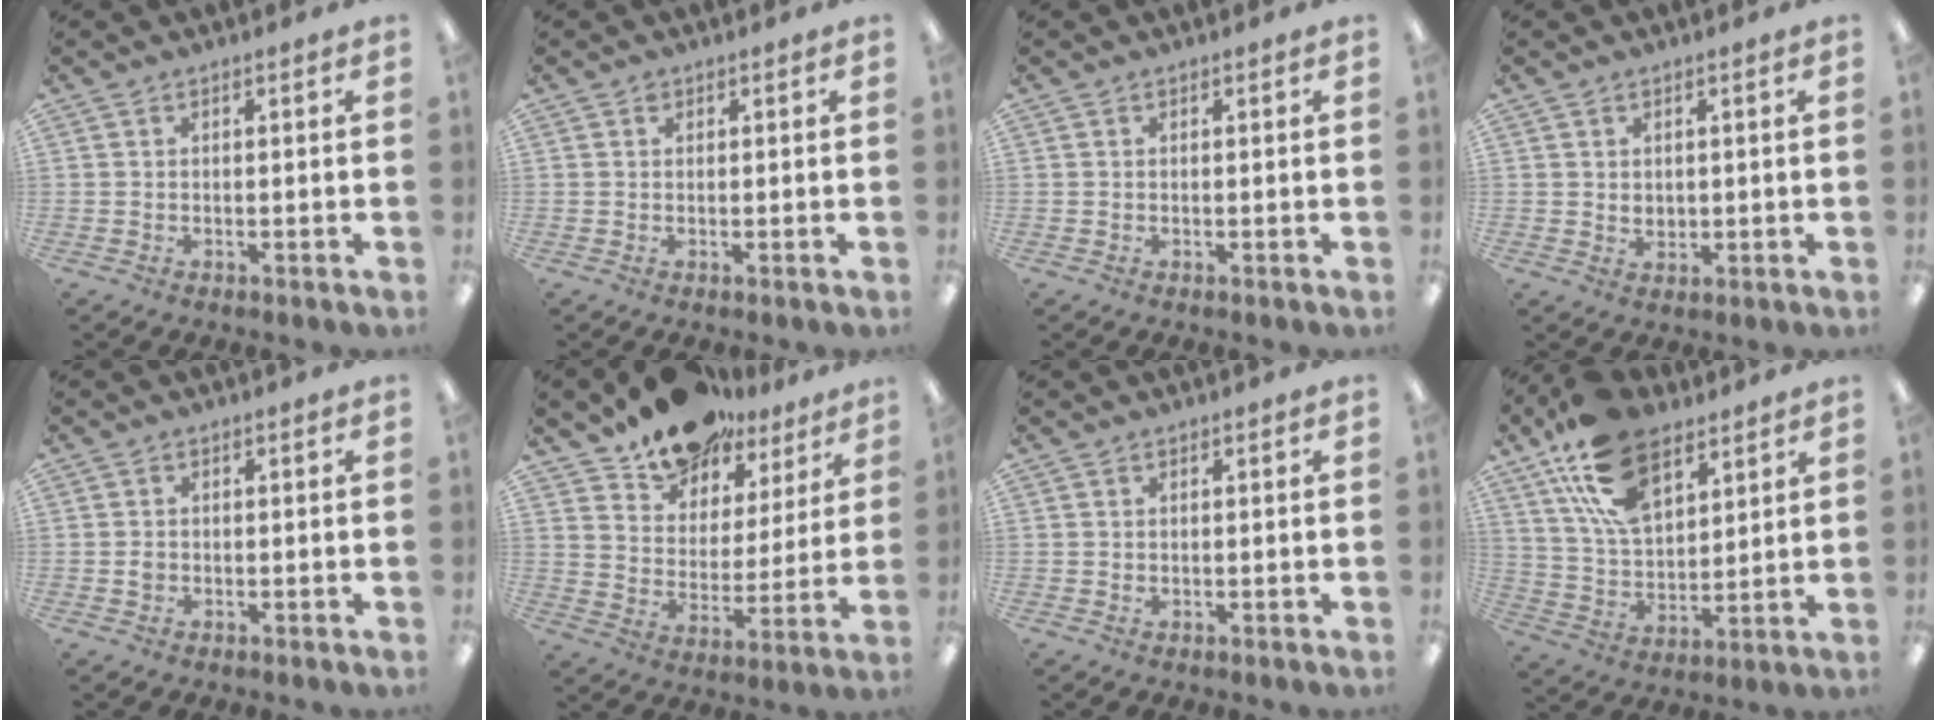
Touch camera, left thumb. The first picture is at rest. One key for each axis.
{"total": 0.8, "fx": 0.5, "fy": 0.5, "fz": 0.3, "tx": -0.008, "ty": 0.002, "tz": 0.008}
{"total": 0.0}
{"total": 1.8, "fx": 1.0, "fy": 1.5, "fz": 0.5, "tx": -0.002, "ty": -0.003, "tz": 0.017}
{"total": 1.1, "fx": -0.1, "fy": 1.0, "fz": 0.5, "tx": -0.010, "ty": 0.005, "tz": -0.004}
{"total": 14.5, "fx": 12.2, "fy": 6.7, "fz": 3.8, "tx": -0.073, "ty": -0.088, "tz": 0.225}
{"total": 0.5, "fx": 0.3, "fy": 0.4, "fz": 0.1, "tx": -0.003, "ty": 0.001, "tz": 0.005}
{"total": 18.0, "fx": 10.6, "fy": 10.2, "fz": 10.4, "tx": -0.208, "ty": -0.035, "tz": 0.197}